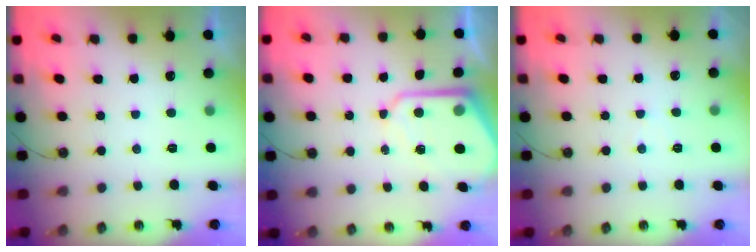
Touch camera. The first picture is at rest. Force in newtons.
{"total": 9.3, "press": 9.2, "slide": 0.6}
{"total": 3.2, "press": 3.2, "slide": 0.6}